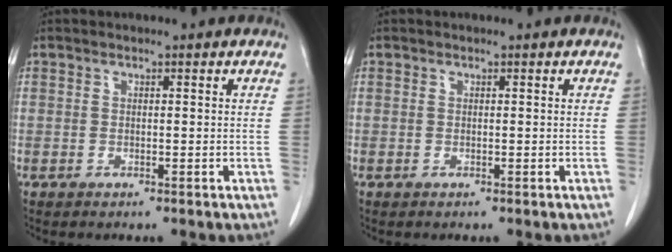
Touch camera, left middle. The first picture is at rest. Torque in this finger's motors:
{"motor_torque": [-0.16, 0.16, -0.10, -0.01]}